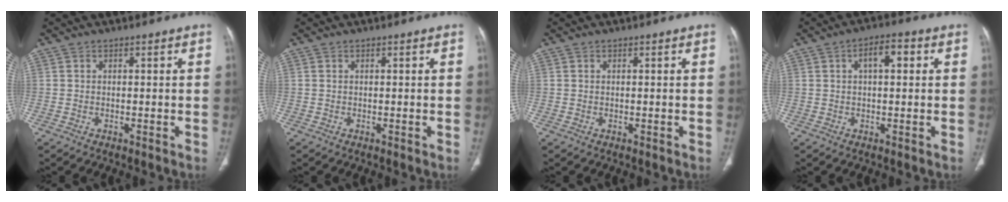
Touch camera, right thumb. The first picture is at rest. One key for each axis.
{"total": 0.0}
{"total": 0.0}
{"total": 4.9, "fx": 1.3, "fy": 2.3, "fz": 4.1, "tx": -0.057, "ty": 0.010, "tz": 0.017}